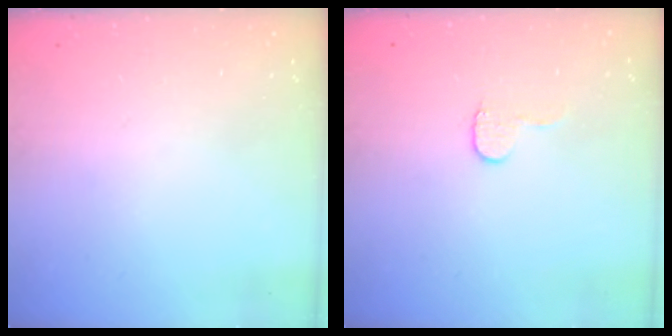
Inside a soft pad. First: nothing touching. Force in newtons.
{"total": 5.2, "press": 5.1, "slide": 0.5}